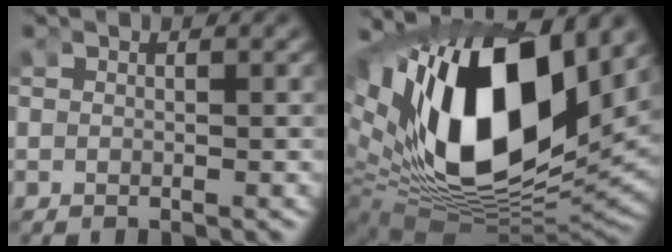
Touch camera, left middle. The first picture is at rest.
{"total": 21.7, "force": [3.0, 11.8, 18.0], "torque": [-0.310, -0.011, 0.054]}